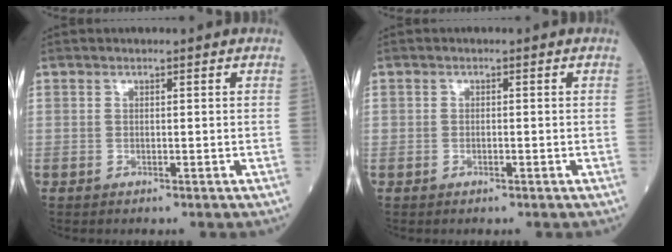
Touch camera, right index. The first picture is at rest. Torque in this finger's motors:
{"motor_torque": [-0.32, 0.04, -0.02, -0.01]}